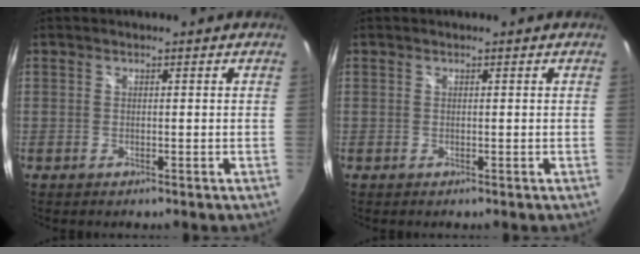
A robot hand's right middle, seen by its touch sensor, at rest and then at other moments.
{"total": 0.0}